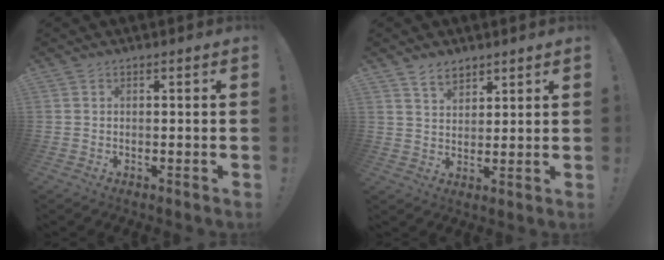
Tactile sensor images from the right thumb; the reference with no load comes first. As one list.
[{"total": 5.7, "force": [4.4, 3.1, 1.8], "torque": [-0.031, -0.023, 0.084]}]